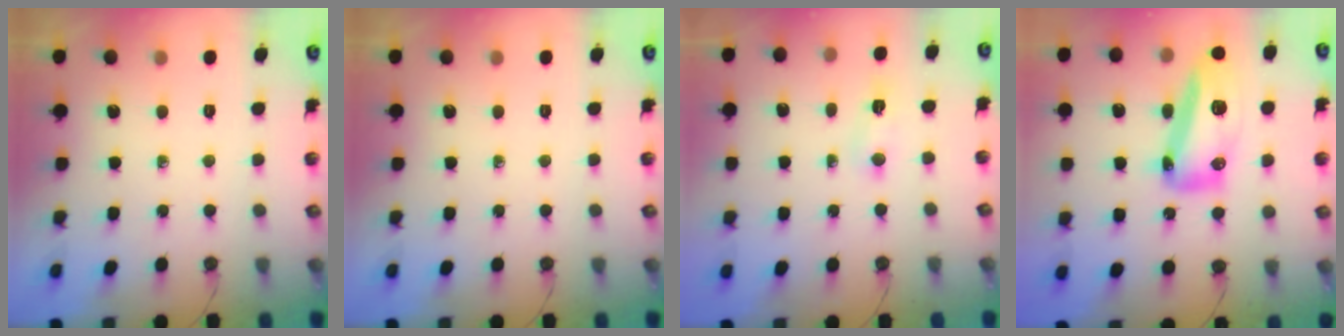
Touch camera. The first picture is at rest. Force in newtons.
{"total": 0.0}
{"total": 4.9, "press": 3.8, "slide": 3.1}
{"total": 18.3, "press": 17.2, "slide": 6.4}